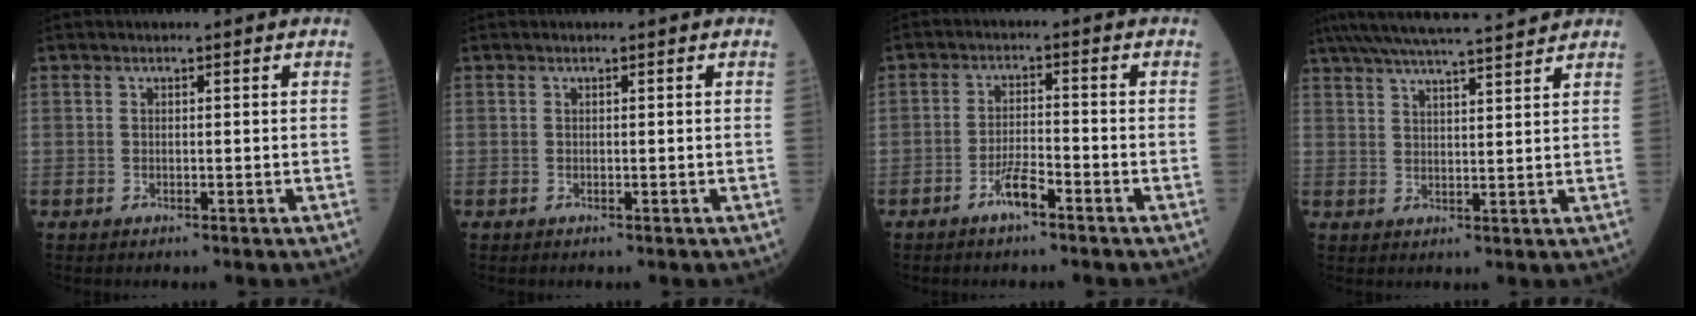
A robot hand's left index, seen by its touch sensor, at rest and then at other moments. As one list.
[{"total": 0.0}, {"total": 3.8, "force": [-2.7, 0.6, 2.6], "torque": [-0.054, 0.000, -0.052]}, {"total": 15.4, "force": [13.9, 0.7, 6.6], "torque": [-0.123, 0.033, 0.210]}]